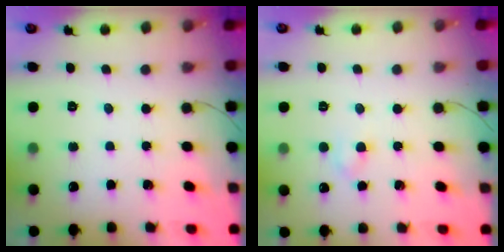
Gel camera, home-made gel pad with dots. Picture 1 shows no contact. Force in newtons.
{"total": 2.5, "press": 2.3, "slide": 0.9}